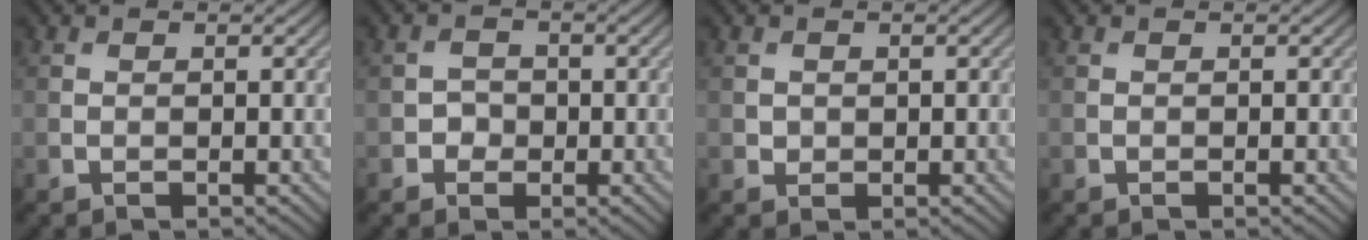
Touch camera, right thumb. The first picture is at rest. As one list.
[{"total": 1.8, "force": [-0.6, 1.7, 0.5], "torque": [-0.003, 0.000, -0.015]}, {"total": 1.0, "force": [0.3, 1.0, 0.3], "torque": [-0.008, -0.004, 0.006]}, {"total": 0.0}]